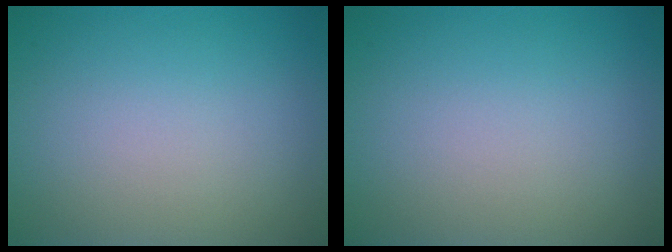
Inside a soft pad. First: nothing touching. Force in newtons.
{"total": 0.0}